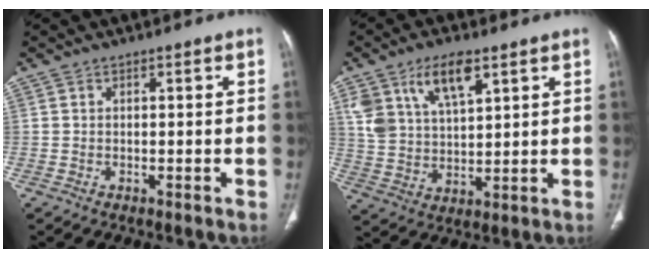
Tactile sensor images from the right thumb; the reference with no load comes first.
{"total": 11.2, "force": [6.1, 5.3, 7.8], "torque": [-0.136, -0.017, 0.126]}